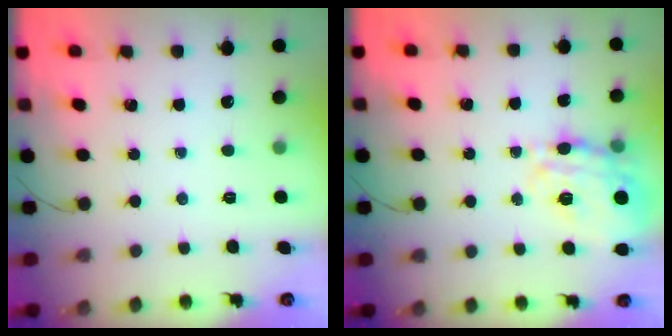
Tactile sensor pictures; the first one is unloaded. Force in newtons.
{"total": 17.8, "press": 17.7, "slide": 1.8}